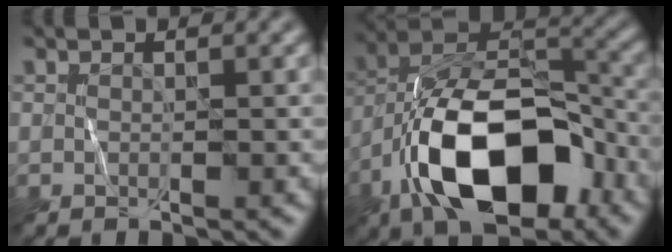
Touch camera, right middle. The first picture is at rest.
{"total": 13.4, "force": [-6.5, 6.7, 9.6], "torque": [-0.168, 0.010, -0.122]}